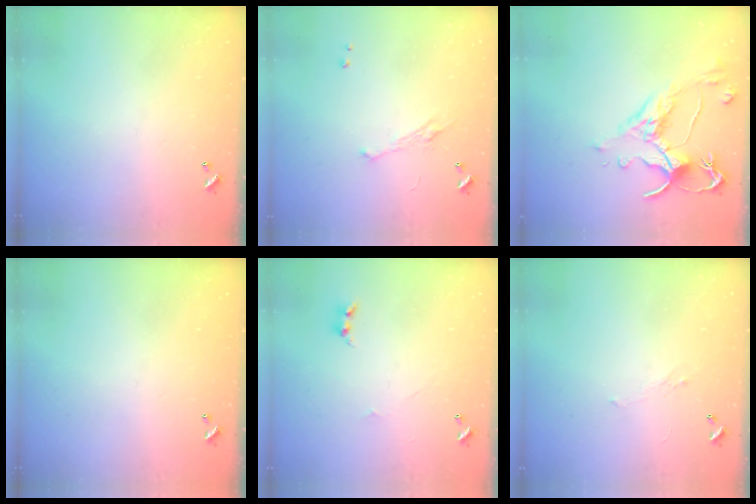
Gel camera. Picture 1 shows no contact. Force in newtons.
{"total": 2.3, "press": 2.1, "slide": 0.8}
{"total": 3.1, "press": 2.7, "slide": 1.4}
{"total": 0.0}
{"total": 2.1, "press": 2.0, "slide": 0.5}
{"total": 1.3, "press": 1.1, "slide": 0.7}